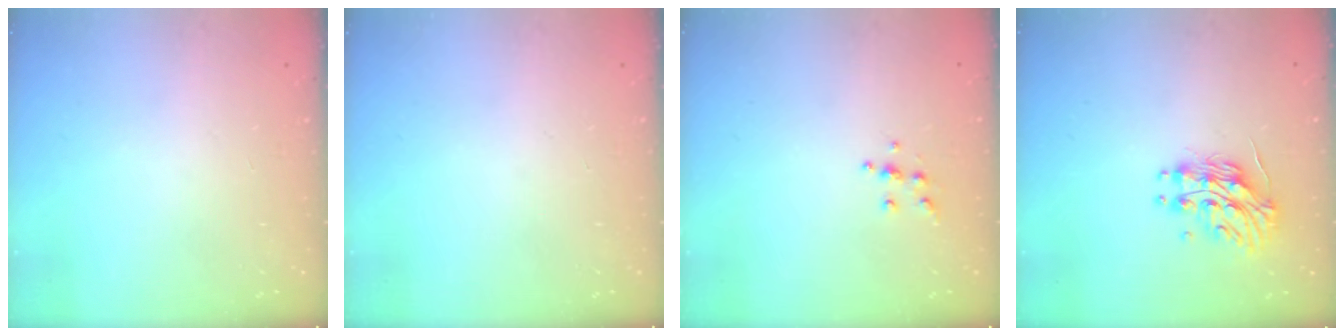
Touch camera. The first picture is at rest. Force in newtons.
{"total": 0.0}
{"total": 5.2, "press": 5.2, "slide": 0.6}
{"total": 13.2, "press": 13.2, "slide": 0.8}